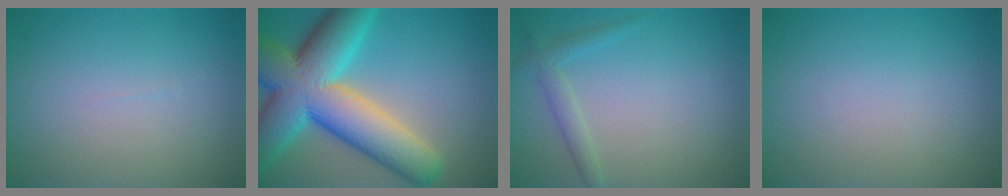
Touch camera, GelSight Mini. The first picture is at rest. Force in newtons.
{"total": 14.0, "press": 14.0, "slide": 0.7}
{"total": 1.8, "press": 1.8, "slide": 0.0}
{"total": 0.0}